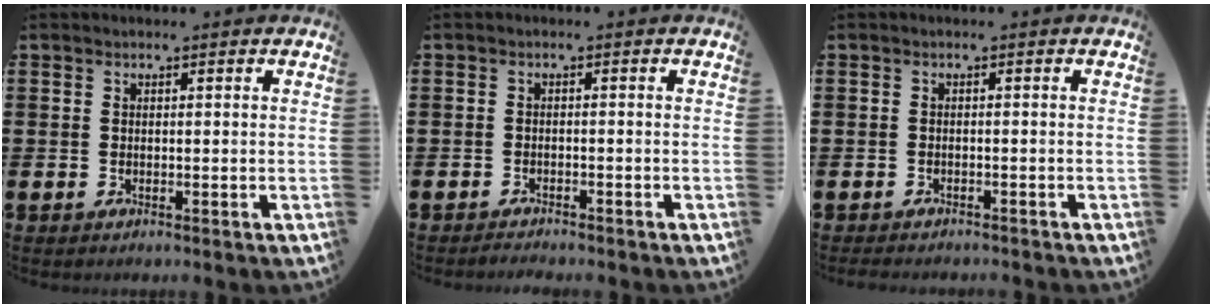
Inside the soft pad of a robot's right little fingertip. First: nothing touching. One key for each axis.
{"total": 1.1, "fx": -1.1, "fy": 0.0, "fz": 0.0, "tx": -0.002, "ty": 0.000, "tz": -0.022}
{"total": 0.9, "fx": -0.9, "fy": 0.1, "fz": 0.1, "tx": -0.005, "ty": -0.003, "tz": -0.018}